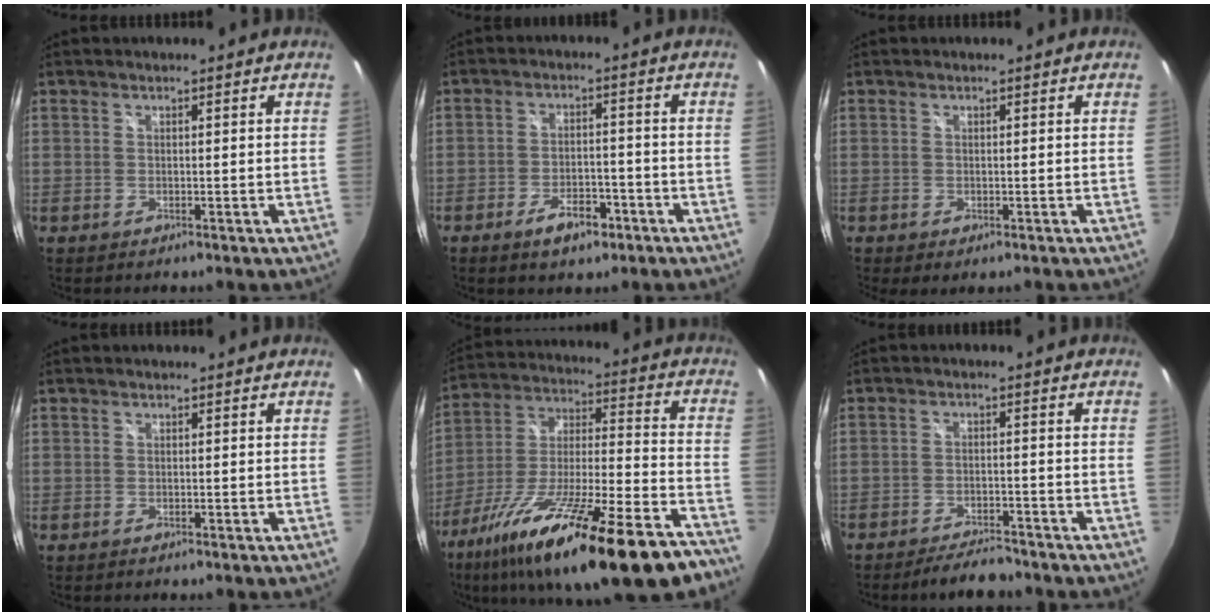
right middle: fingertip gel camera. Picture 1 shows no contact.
{"total": 6.4, "force": [-4.0, 3.1, 3.9], "torque": [-0.080, 0.002, -0.057]}
{"total": 1.3, "force": [-0.6, 0.6, 1.0], "torque": [-0.020, -0.007, -0.005]}
{"total": 0.0}
{"total": 32.9, "force": [-22.5, 6.6, 23.1], "torque": [-0.381, -0.065, -0.352]}
{"total": 6.2, "force": [-5.6, 1.7, 2.1], "torque": [-0.055, 0.003, -0.083]}